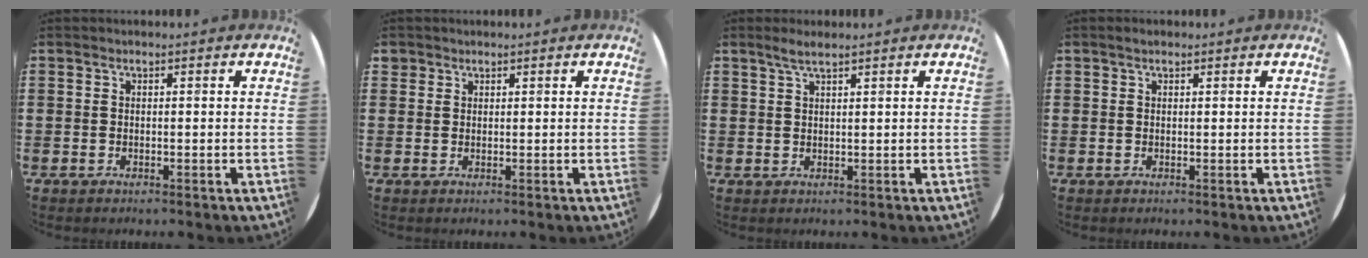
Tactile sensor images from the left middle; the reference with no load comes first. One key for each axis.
{"total": 1.1, "fx": 0.9, "fy": 0.5, "fz": 0.0, "tx": -0.001, "ty": 0.002, "tz": 0.019}
{"total": 2.2, "fx": 1.7, "fy": 0.1, "fz": 1.4, "tx": -0.029, "ty": 0.003, "tz": 0.031}
{"total": 0.7, "fx": 0.4, "fy": 0.3, "fz": 0.4, "tx": -0.009, "ty": 0.004, "tz": 0.008}